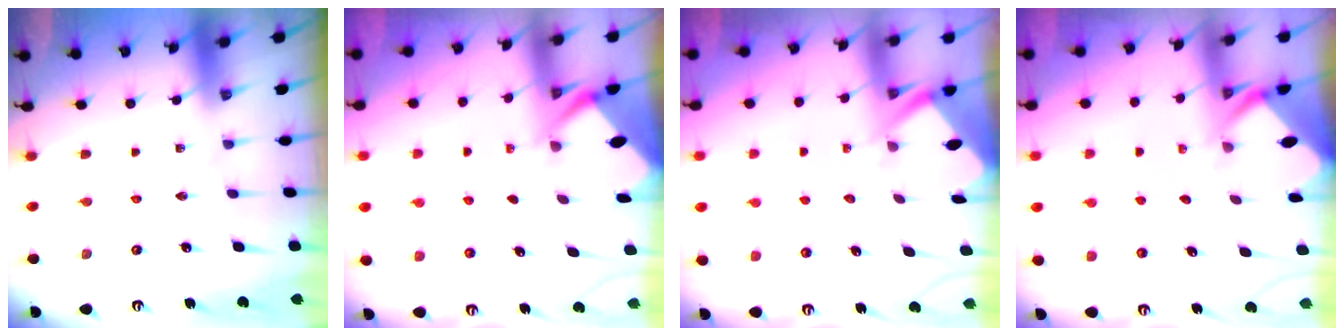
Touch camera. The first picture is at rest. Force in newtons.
{"total": 2.8, "press": 2.8, "slide": 0.2}
{"total": 3.5, "press": 3.4, "slide": 0.3}
{"total": 3.0, "press": 3.0, "slide": 0.1}